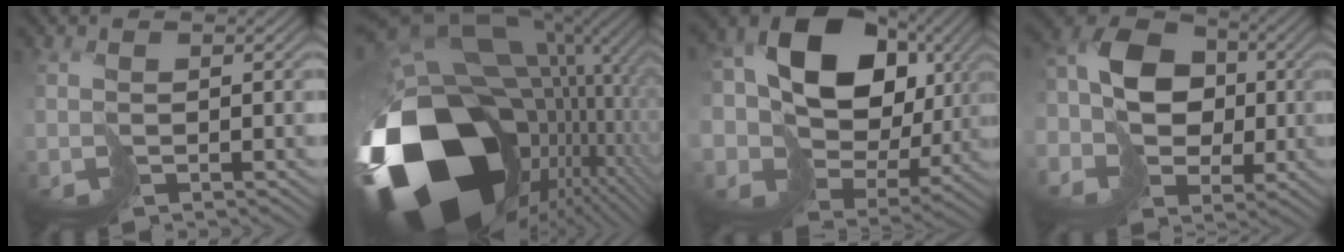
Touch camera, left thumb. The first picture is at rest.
{"total": 21.4, "force": [-5.9, 15.4, 13.7], "torque": [-0.286, -0.038, -0.066]}
{"total": 18.4, "force": [4.3, 14.9, 10.0], "torque": [-0.222, 0.002, 0.084]}
{"total": 10.4, "force": [-1.3, 8.5, 5.8], "torque": [-0.127, -0.010, -0.029]}